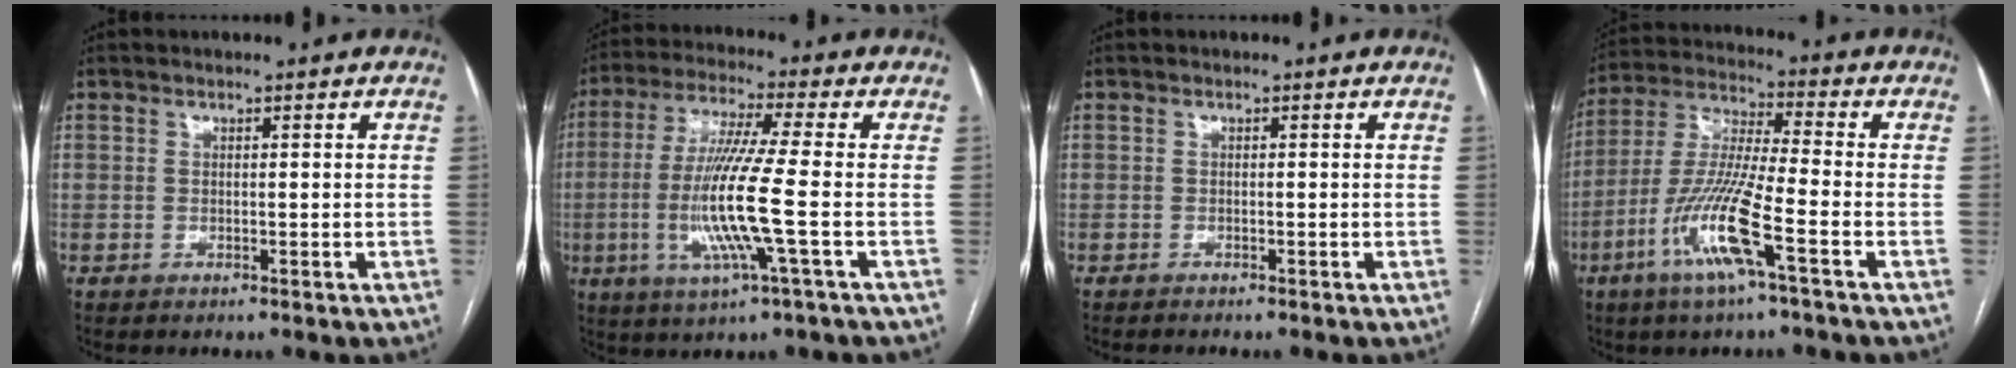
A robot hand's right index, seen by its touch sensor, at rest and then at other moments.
{"total": 12.3, "force": [-2.5, -0.8, 12.0], "torque": [-0.249, -0.015, -0.056]}
{"total": 1.0, "force": [-1.0, -0.1, 0.3], "torque": [-0.003, 0.000, -0.014]}
{"total": 12.8, "force": [-5.6, 0.2, 11.6], "torque": [-0.243, -0.010, -0.113]}